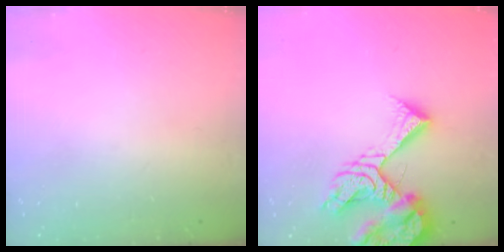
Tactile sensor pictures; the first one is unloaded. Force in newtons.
{"total": 14.8, "press": 14.7, "slide": 1.8}